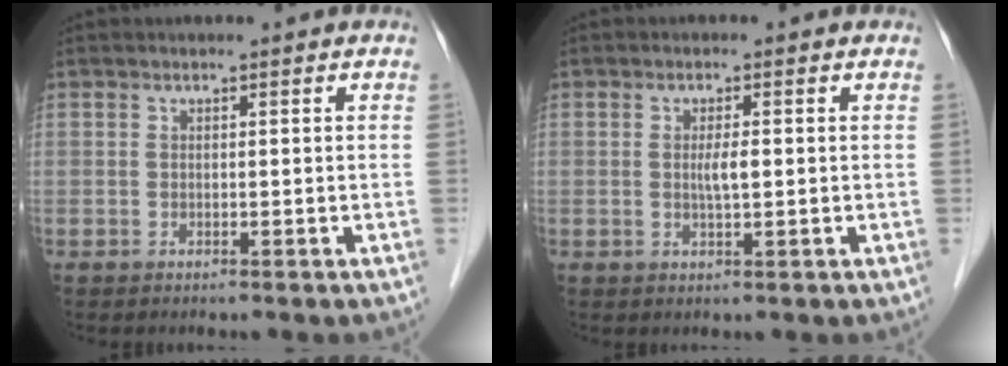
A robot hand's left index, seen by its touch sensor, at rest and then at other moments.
{"total": 2.2, "force": [0.1, 0.3, 2.2], "torque": [-0.043, 0.000, 0.002]}